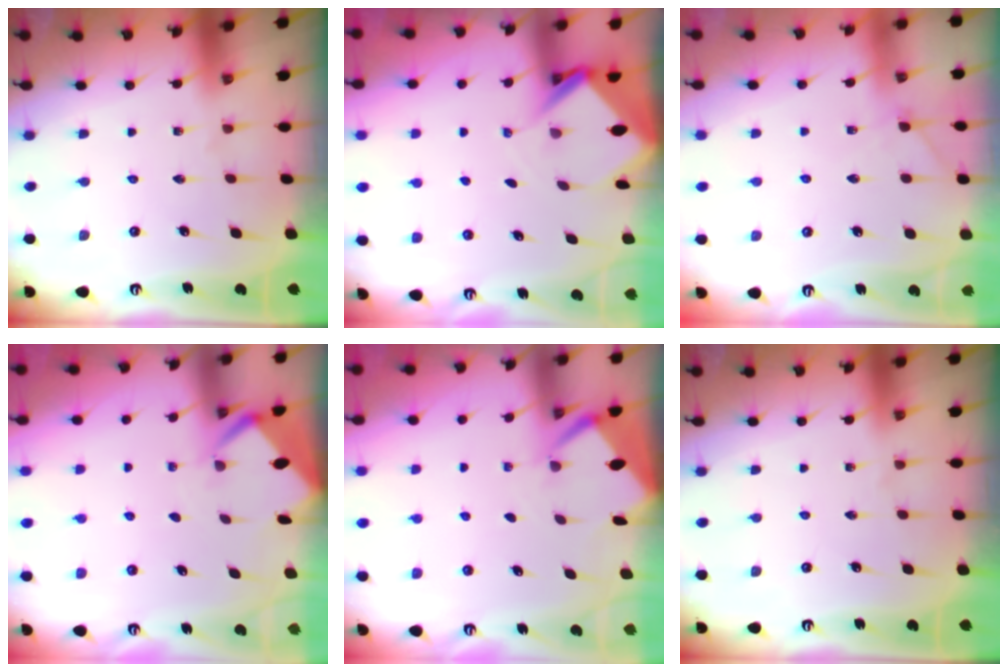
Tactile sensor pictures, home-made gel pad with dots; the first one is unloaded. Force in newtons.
{"total": 3.7, "press": 3.6, "slide": 0.3}
{"total": 4.2, "press": 4.2, "slide": 0.6}
{"total": 2.9, "press": 2.9, "slide": 0.4}
{"total": 2.6, "press": 2.6, "slide": 0.3}
{"total": 0.0}